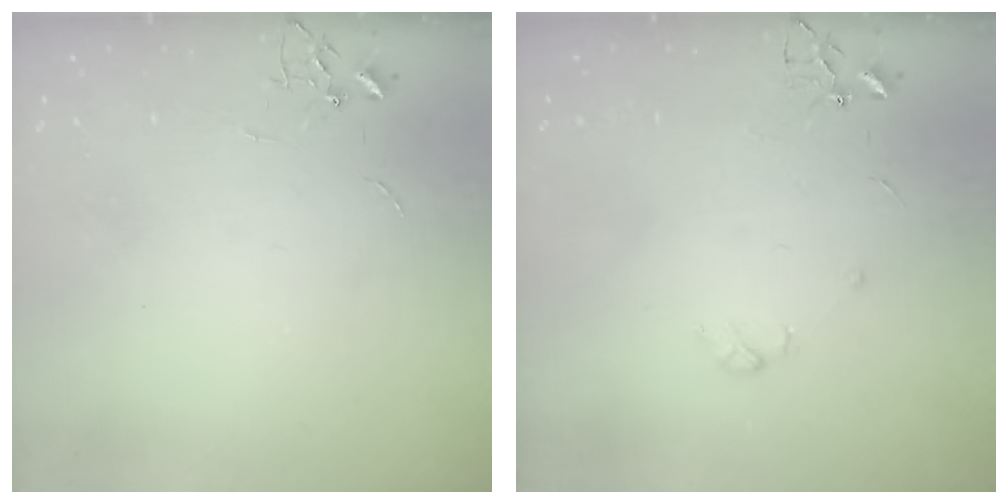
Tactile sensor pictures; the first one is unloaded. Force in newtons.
{"total": 3.6, "press": 3.5, "slide": 0.7}